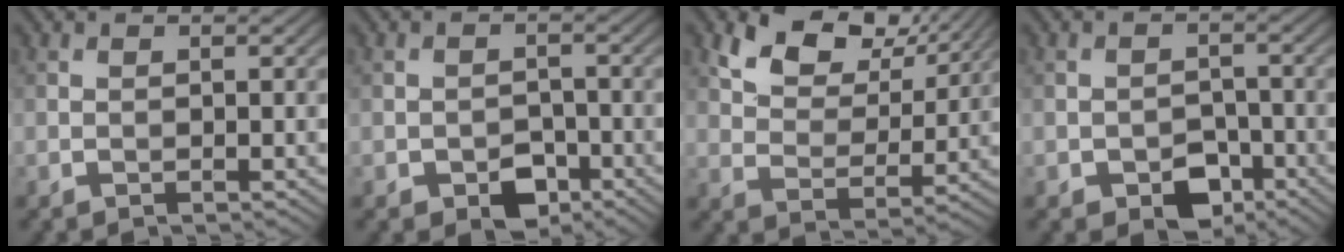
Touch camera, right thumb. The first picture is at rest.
{"total": 3.9, "force": [-2.3, 2.5, 2.0], "torque": [-0.031, -0.005, -0.041]}
{"total": 9.4, "force": [5.7, 5.3, 5.4], "torque": [-0.110, -0.004, 0.101]}
{"total": 4.7, "force": [-2.7, 3.0, 2.5], "torque": [-0.035, -0.006, -0.049]}